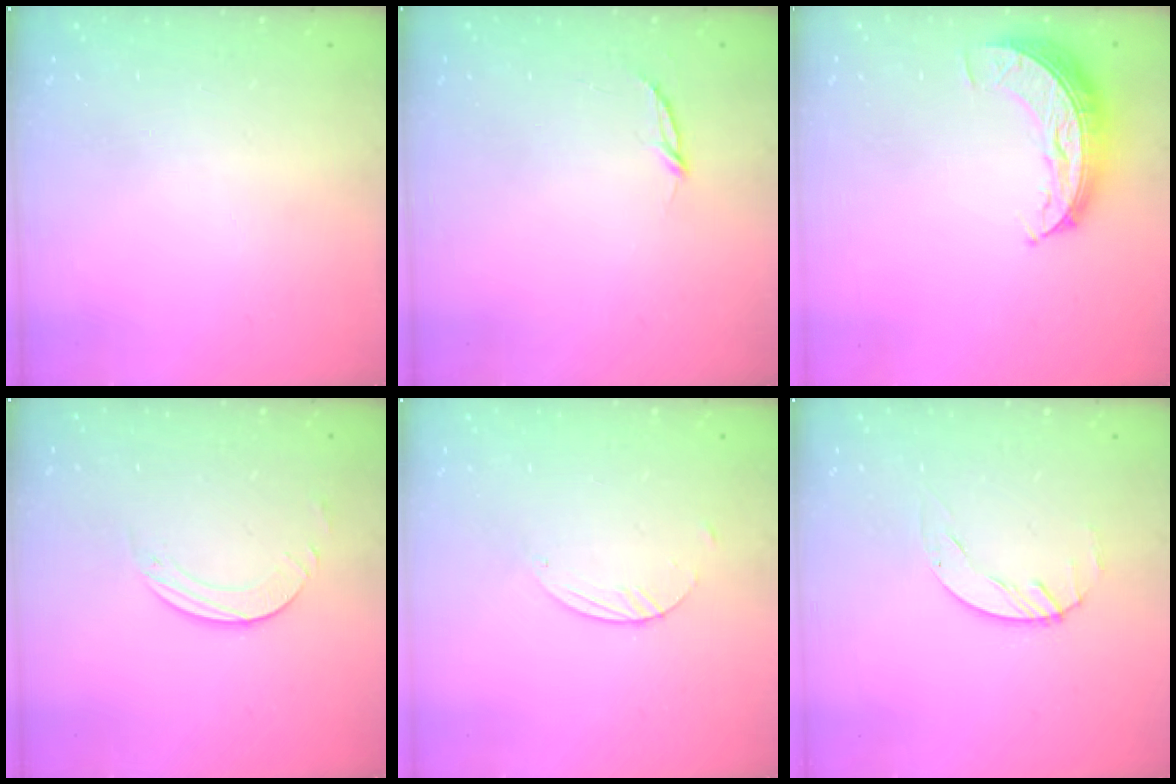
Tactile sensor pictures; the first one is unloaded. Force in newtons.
{"total": 2.8, "press": 2.8, "slide": 0.3}
{"total": 8.7, "press": 8.7, "slide": 0.6}
{"total": 2.5, "press": 2.5, "slide": 0.2}
{"total": 1.8, "press": 1.8, "slide": 0.1}
{"total": 1.5, "press": 1.5, "slide": 0.2}